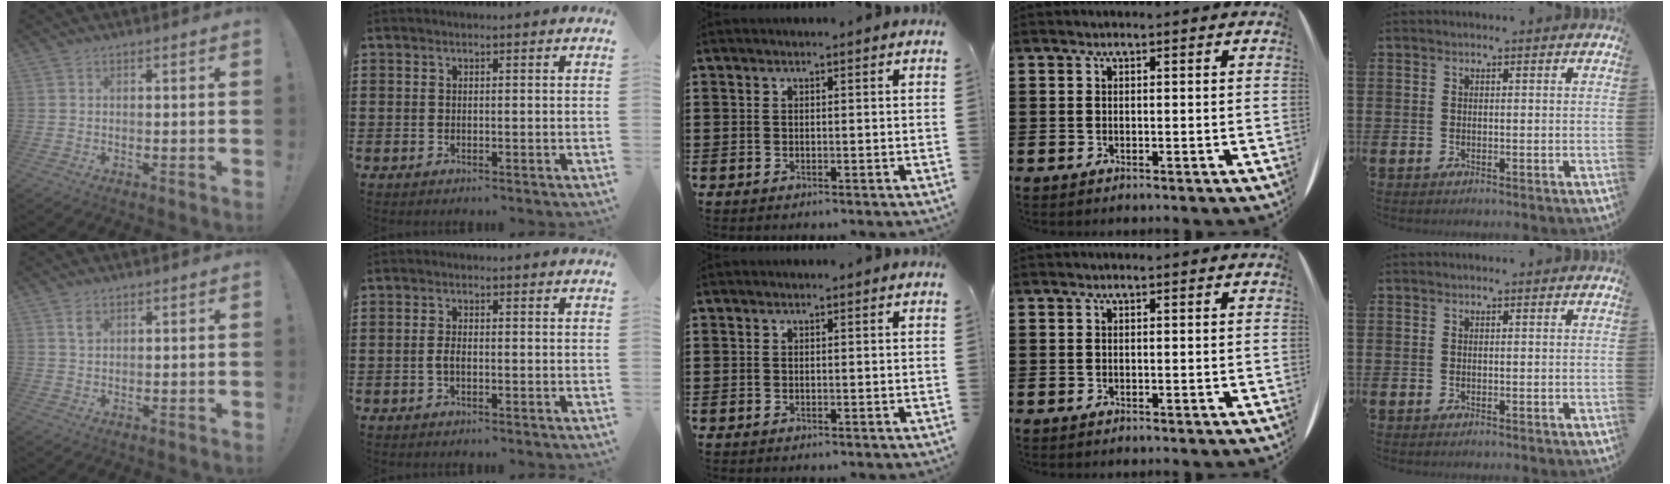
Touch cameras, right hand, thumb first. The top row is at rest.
{"thumb": {"total": 2.2, "force": [1.2, 1.3, 1.3], "torque": [-0.011, -0.006, 0.018]}, "index": {"total": 1.8, "force": [-0.6, 0.6, 1.6], "torque": [-0.040, -0.005, -0.014]}}